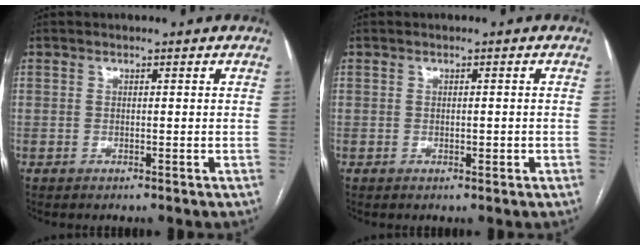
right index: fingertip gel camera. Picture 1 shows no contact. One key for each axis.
{"total": 1.2, "fx": -0.3, "fy": 0.4, "fz": 1.0, "tx": -0.019, "ty": -0.001, "tz": -0.001}